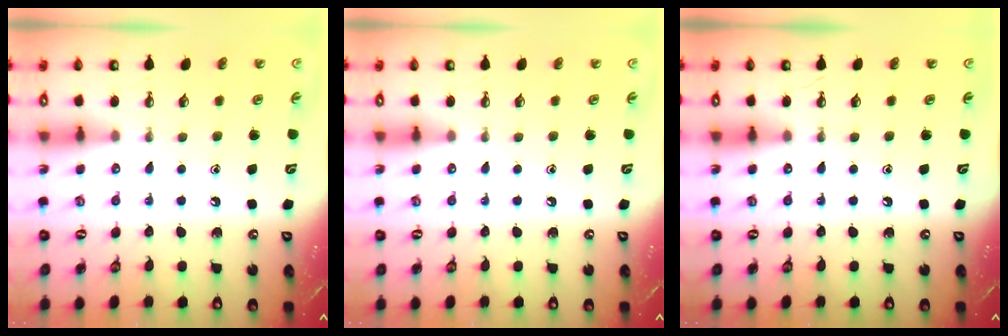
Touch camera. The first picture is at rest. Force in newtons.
{"total": 0.0}
{"total": 0.0}